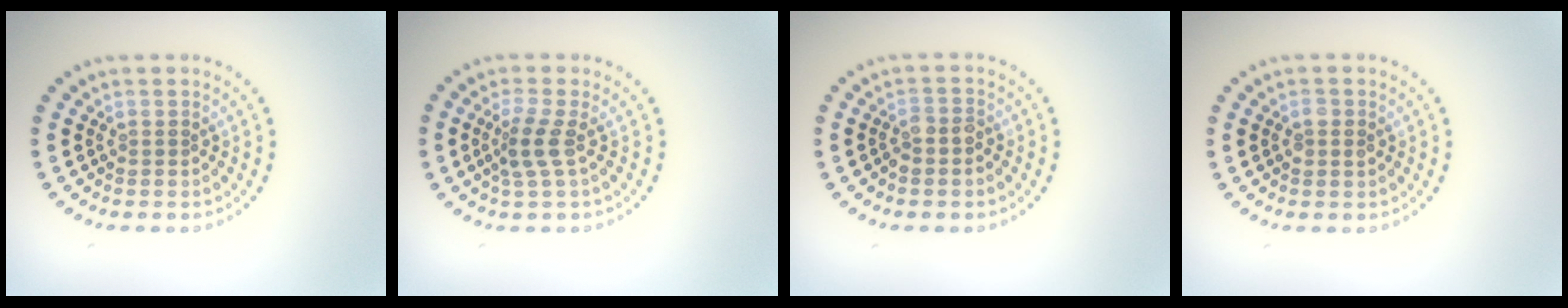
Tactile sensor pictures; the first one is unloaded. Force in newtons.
{"total": 2.3, "press": 1.9, "slide": 1.3}
{"total": 1.7, "press": 1.5, "slide": 0.8}
{"total": 1.1, "press": 1.1, "slide": 0.0}